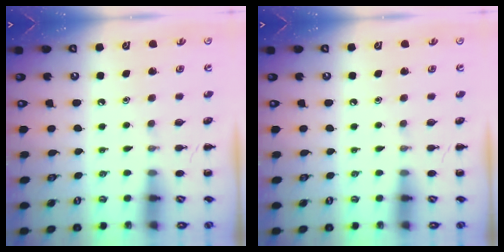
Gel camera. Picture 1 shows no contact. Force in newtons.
{"total": 0.0}